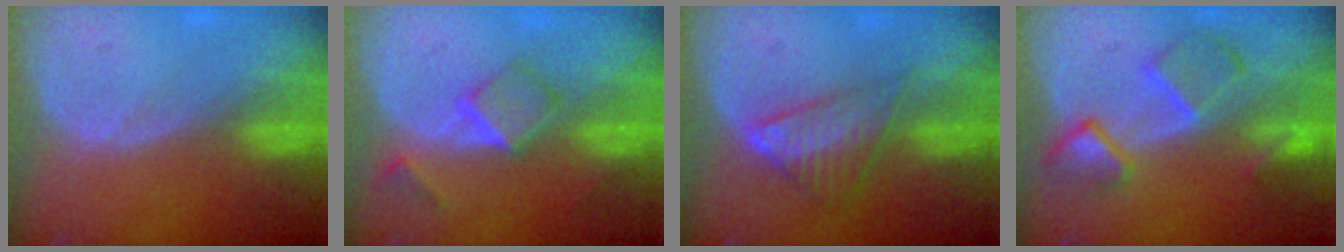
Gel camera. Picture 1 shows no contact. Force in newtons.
{"total": 5.2, "press": 4.5, "slide": 2.6}
{"total": 6.1, "press": 5.4, "slide": 2.7}
{"total": 7.6, "press": 6.7, "slide": 3.7}